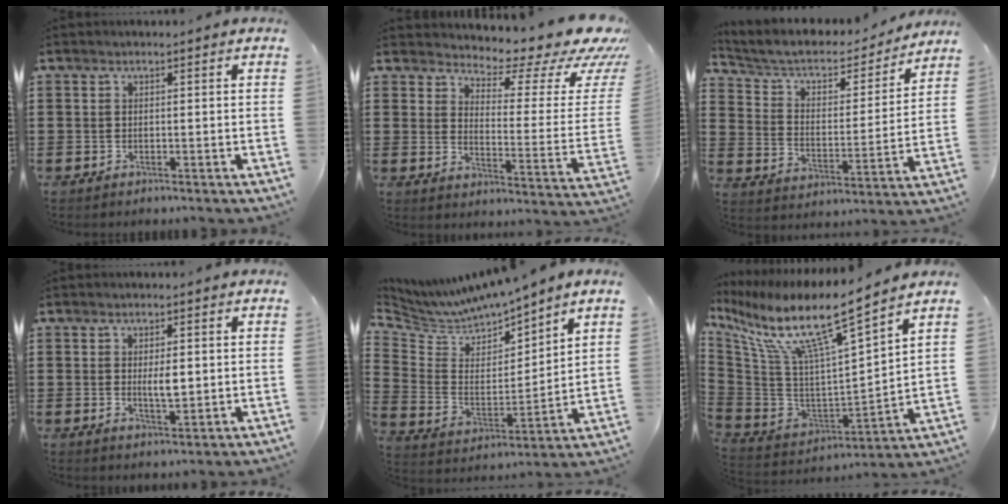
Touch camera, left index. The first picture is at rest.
{"total": 6.9, "force": [5.8, 1.6, 3.4], "torque": [-0.053, -0.057, 0.092]}
{"total": 5.5, "force": [4.3, 2.5, 2.2], "torque": [-0.069, -0.028, 0.068]}
{"total": 3.2, "force": [0.4, 1.0, 3.1], "torque": [-0.051, -0.002, 0.004]}
{"total": 6.1, "force": [6.1, 0.8, 0.2], "torque": [-0.046, -0.051, 0.102]}
{"total": 11.5, "force": [7.8, 0.4, 8.4], "torque": [-0.190, -0.065, 0.122]}